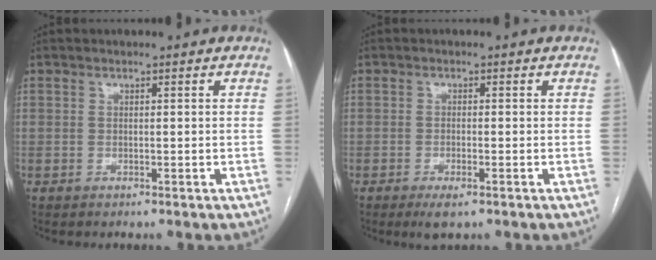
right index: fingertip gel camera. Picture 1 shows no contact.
{"total": 3.0, "force": [-1.7, 0.7, 2.3], "torque": [-0.043, -0.004, -0.027]}